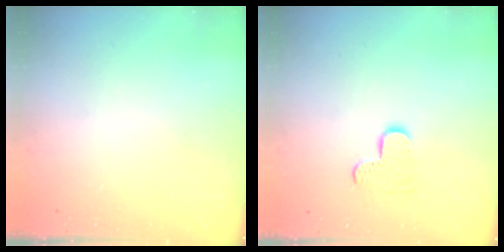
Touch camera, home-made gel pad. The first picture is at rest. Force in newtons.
{"total": 7.4, "press": 7.4, "slide": 0.4}